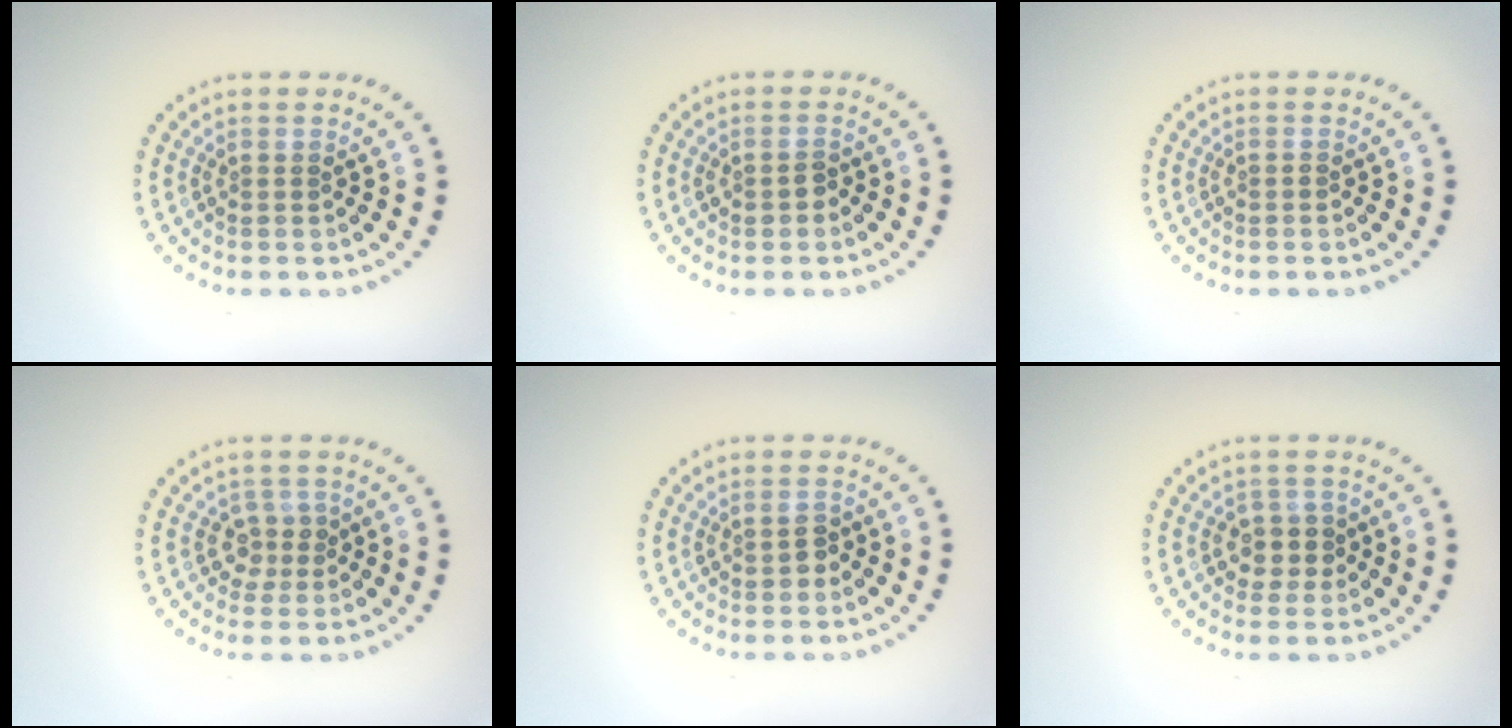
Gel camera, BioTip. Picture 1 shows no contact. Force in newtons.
{"total": 1.1, "press": 1.1, "slide": 0.3}
{"total": 0.5, "press": 0.4, "slide": 0.4}
{"total": 1.9, "press": 1.5, "slide": 1.1}
{"total": 1.3, "press": 1.3, "slide": 0.1}
{"total": 2.3, "press": 2.0, "slide": 1.2}